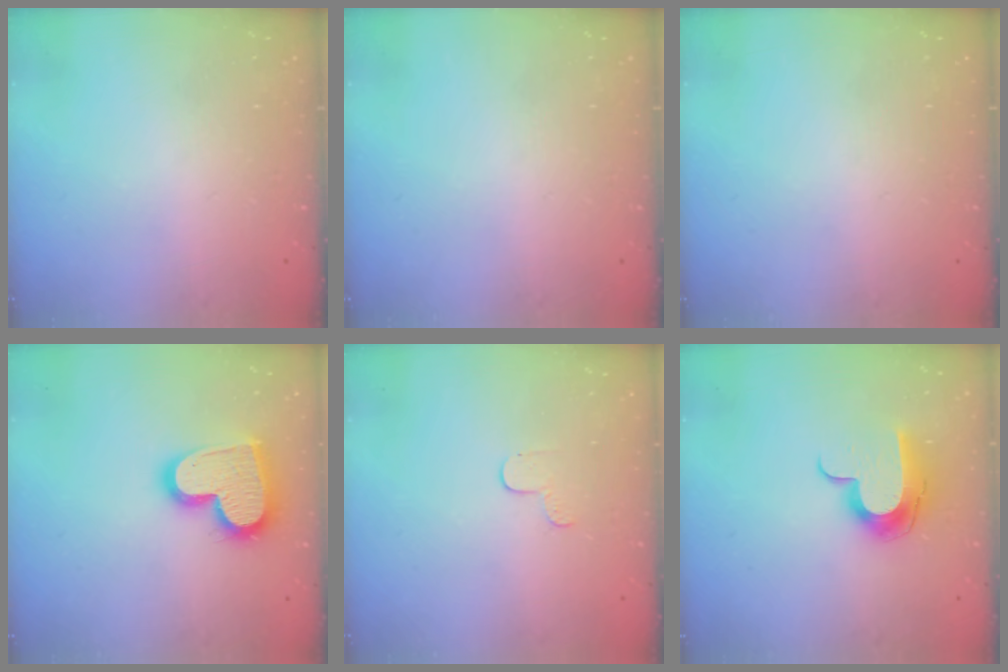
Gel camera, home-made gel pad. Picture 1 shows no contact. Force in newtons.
{"total": 0.0}
{"total": 0.0}
{"total": 18.3, "press": 18.3, "slide": 1.3}
{"total": 4.7, "press": 4.6, "slide": 0.5}
{"total": 10.4, "press": 10.3, "slide": 1.0}